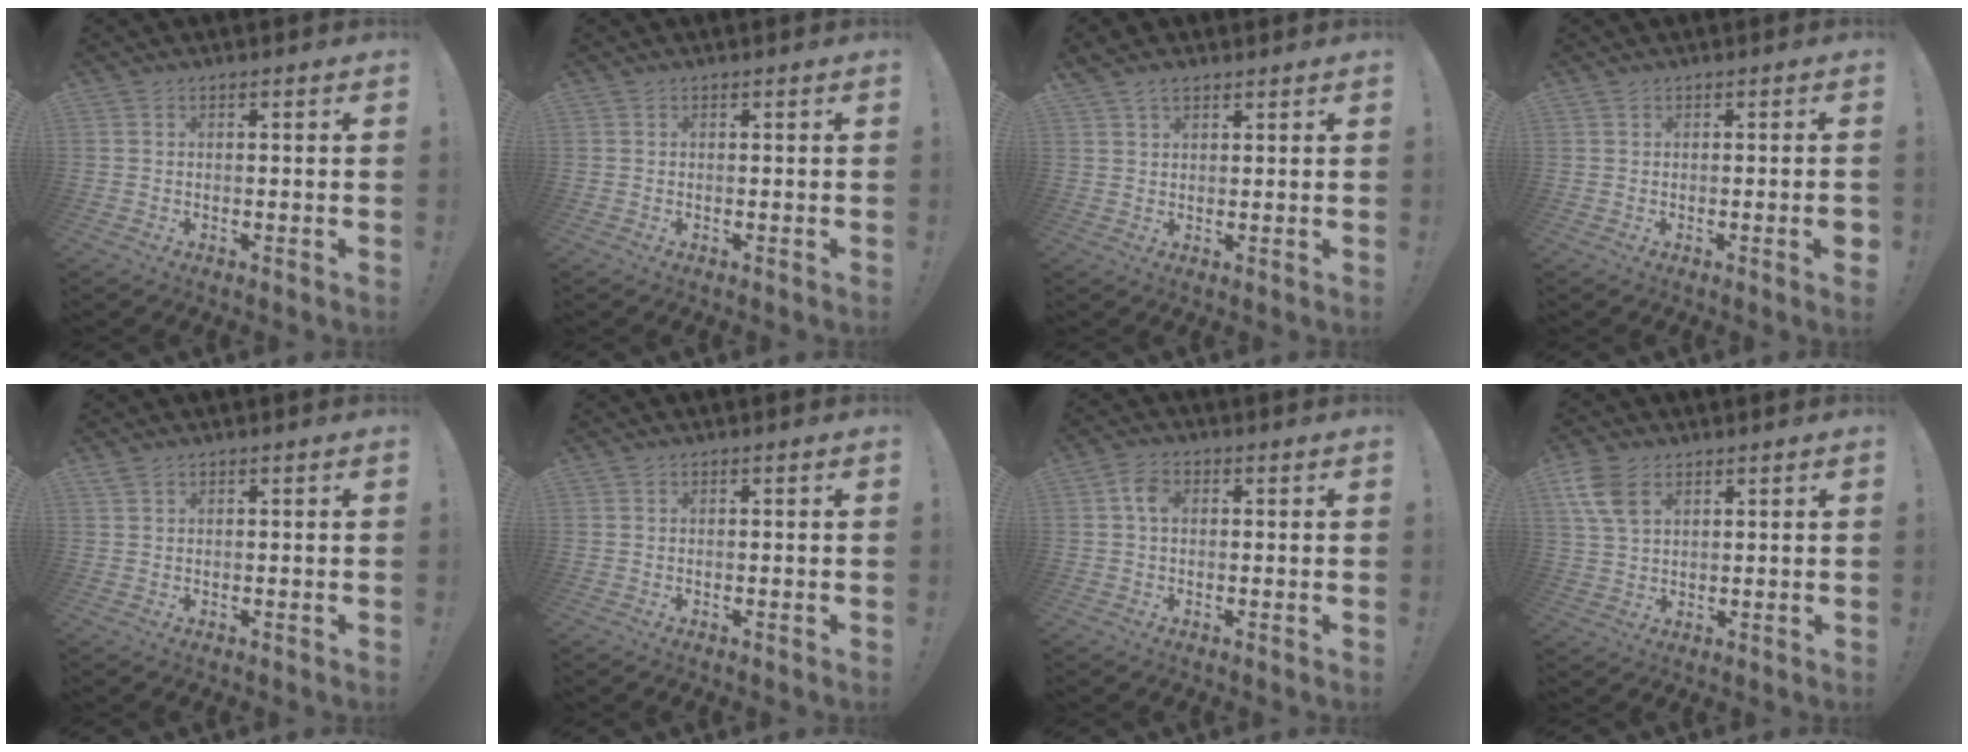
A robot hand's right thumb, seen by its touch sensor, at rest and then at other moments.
{"total": 0.0}
{"total": 3.8, "force": [2.8, 2.0, 1.6], "torque": [-0.019, -0.013, 0.051]}
{"total": 2.5, "force": [-0.6, 0.0, 2.5], "torque": [-0.033, -0.006, -0.011]}
{"total": 1.0, "force": [0.8, 0.3, 0.6], "torque": [-0.013, 0.001, 0.015]}
{"total": 0.0}
{"total": 4.5, "force": [0.7, 2.9, 3.3], "torque": [-0.056, 0.010, 0.012]}
{"total": 8.5, "force": [3.9, 5.2, 5.5], "torque": [-0.106, -0.010, 0.076]}